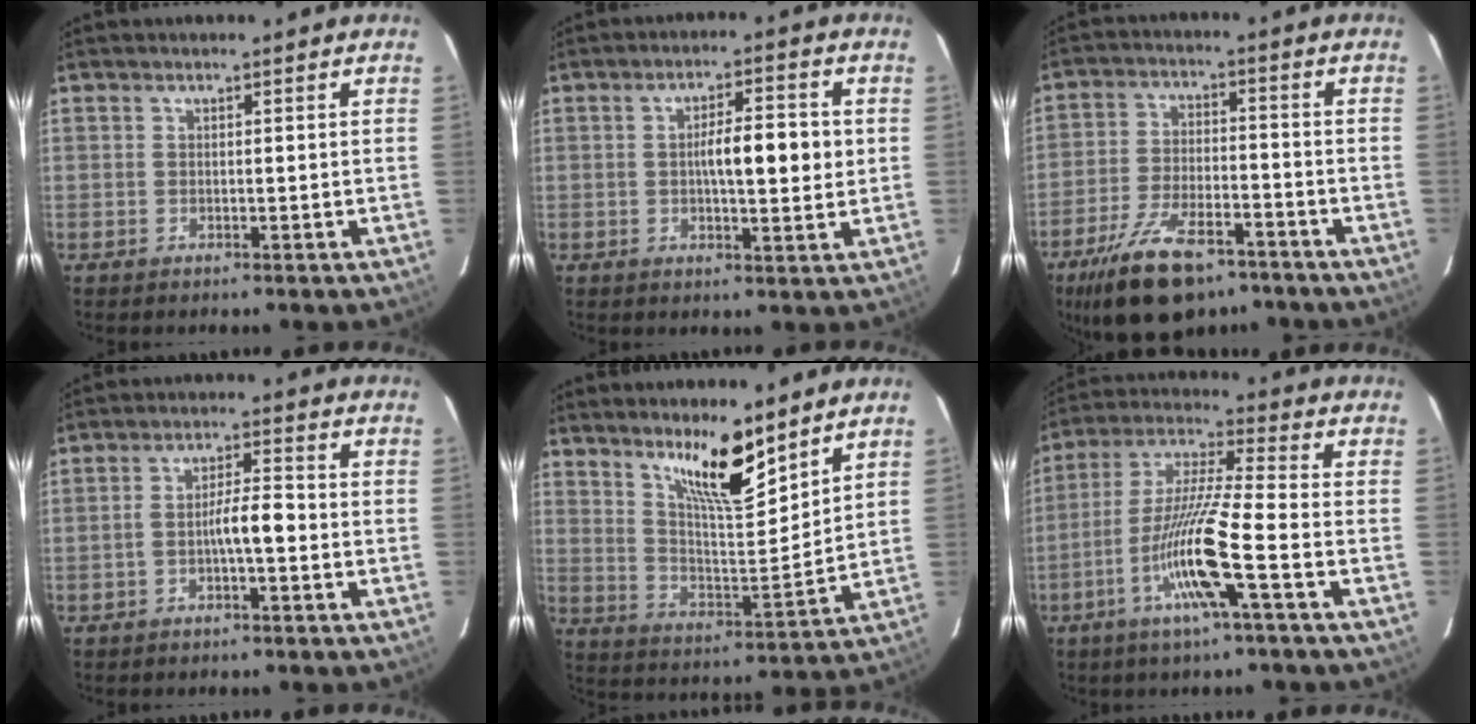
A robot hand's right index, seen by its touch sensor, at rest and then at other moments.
{"total": 7.7, "force": [0.5, 1.8, 7.5], "torque": [-0.120, 0.009, 0.006]}
{"total": 13.5, "force": [-9.4, 4.7, 8.4], "torque": [-0.163, -0.013, -0.161]}
{"total": 4.7, "force": [-1.3, 0.8, 4.4], "torque": [-0.077, 0.015, -0.021]}
{"total": 10.8, "force": [7.8, 1.6, 7.4], "torque": [-0.129, -0.015, 0.144]}
{"total": 13.0, "force": [-4.9, -0.6, 12.0], "torque": [-0.241, -0.005, -0.098]}